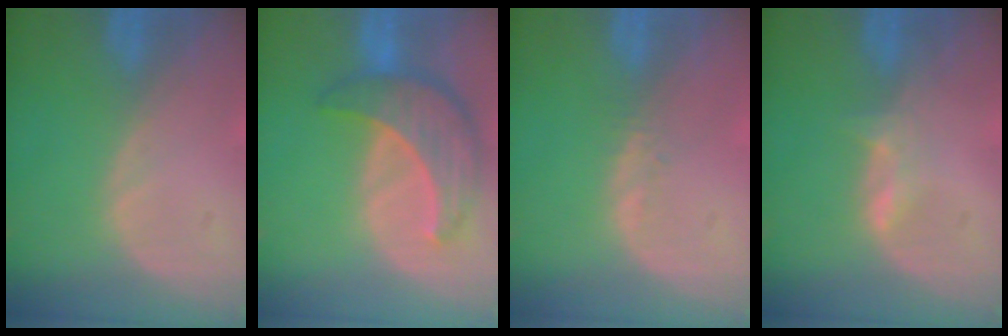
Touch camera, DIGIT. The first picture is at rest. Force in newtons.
{"total": 8.6, "press": 7.8, "slide": 3.7}
{"total": 0.9, "press": 0.8, "slide": 0.4}
{"total": 2.1, "press": 2.0, "slide": 0.4}